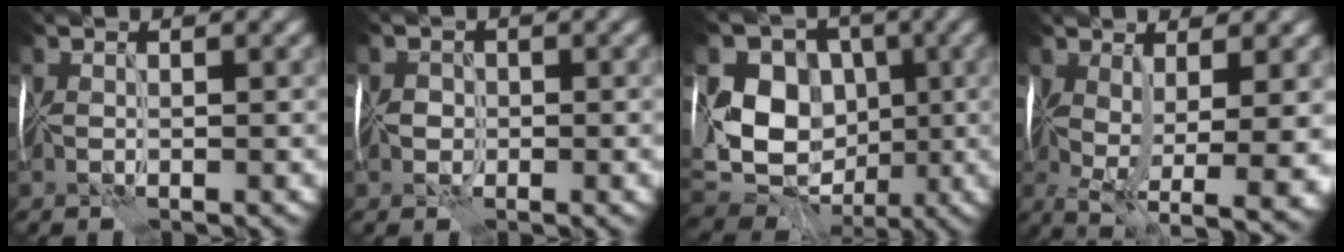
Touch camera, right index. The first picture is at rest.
{"total": 1.4, "force": [-0.2, 1.3, 0.5], "torque": [-0.009, 0.000, -0.007]}
{"total": 12.3, "force": [0.1, 10.0, 7.3], "torque": [-0.116, 0.004, -0.015]}
{"total": 10.5, "force": [-1.7, 4.0, 9.6], "torque": [-0.166, -0.036, 0.001]}